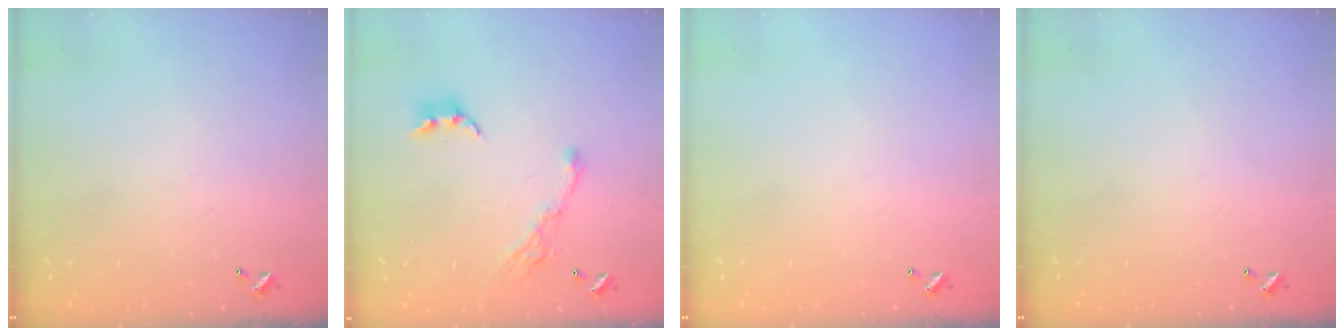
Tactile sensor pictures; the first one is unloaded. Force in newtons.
{"total": 10.1, "press": 10.0, "slide": 1.4}
{"total": 0.0}
{"total": 0.0}